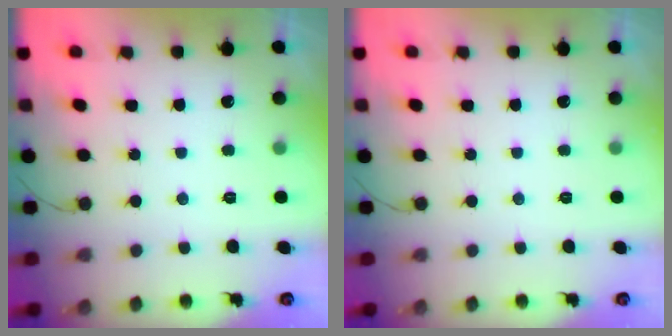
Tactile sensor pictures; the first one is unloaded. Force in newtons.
{"total": 0.0}